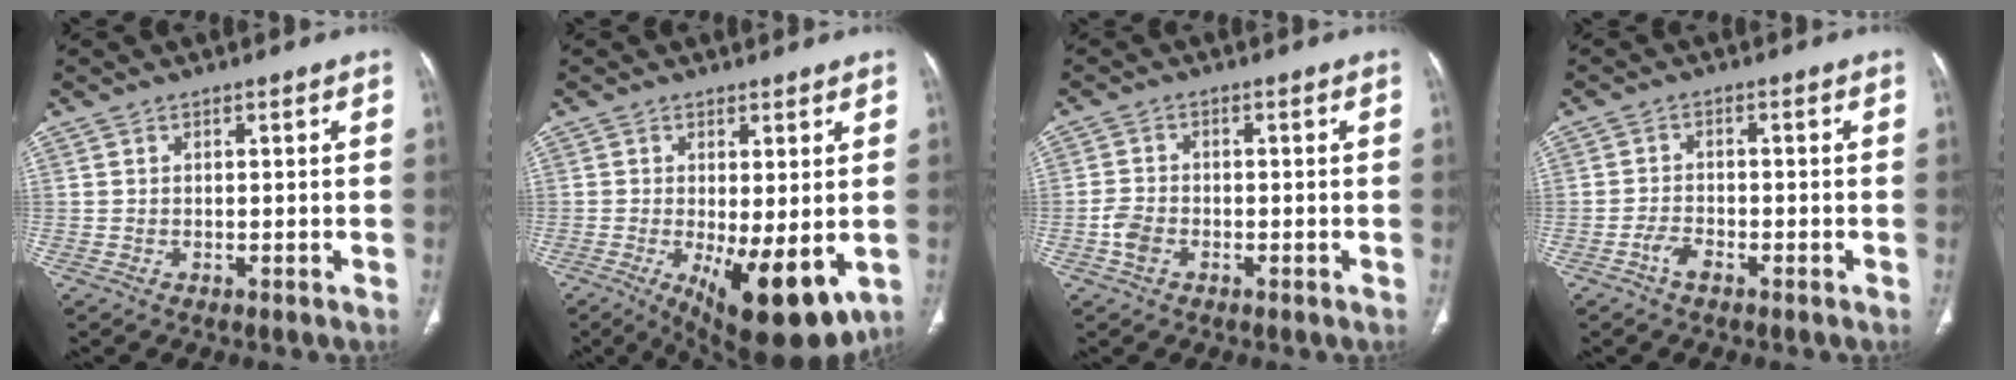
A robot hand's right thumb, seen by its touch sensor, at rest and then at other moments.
{"total": 12.8, "force": [-3.3, 4.5, 11.5], "torque": [-0.165, -0.027, -0.033]}
{"total": 3.3, "force": [-1.4, 2.3, 2.0], "torque": [-0.043, 0.010, -0.028]}
{"total": 2.7, "force": [-1.8, 1.3, 1.7], "torque": [-0.036, 0.014, -0.034]}